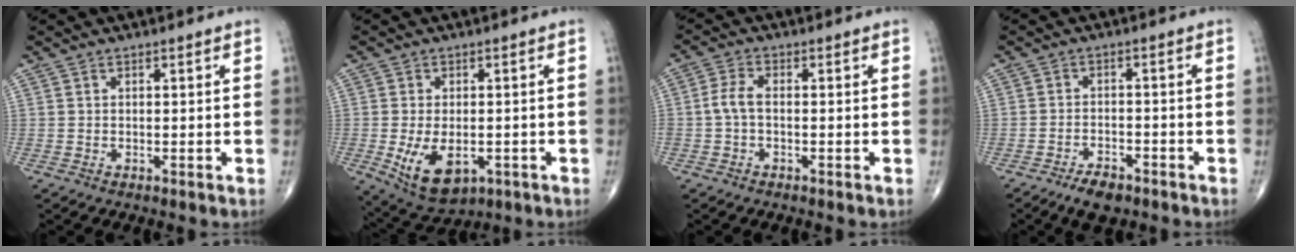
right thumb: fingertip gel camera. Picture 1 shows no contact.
{"total": 10.1, "force": [-2.8, 5.9, 7.8], "torque": [-0.127, -0.007, -0.030]}
{"total": 3.5, "force": [-0.6, 1.8, 2.9], "torque": [-0.066, 0.009, -0.018]}
{"total": 5.2, "force": [-3.7, 2.3, 2.8], "torque": [-0.044, 0.014, -0.061]}